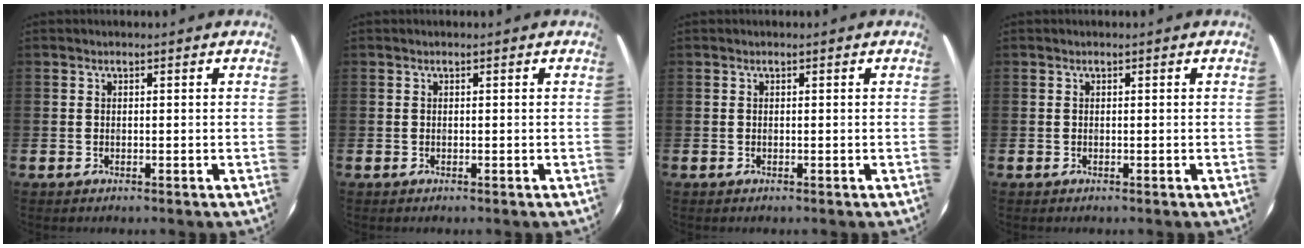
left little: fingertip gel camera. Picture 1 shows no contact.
{"total": 0.0}
{"total": 0.0}
{"total": 0.0}